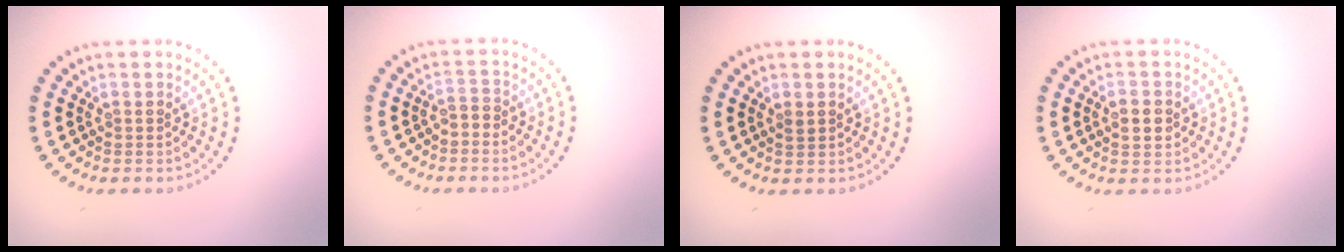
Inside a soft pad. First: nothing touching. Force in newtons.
{"total": 1.3, "press": 1.0, "slide": 0.9}
{"total": 1.0, "press": 1.0, "slide": 0.2}
{"total": 2.5, "press": 2.5, "slide": 0.1}